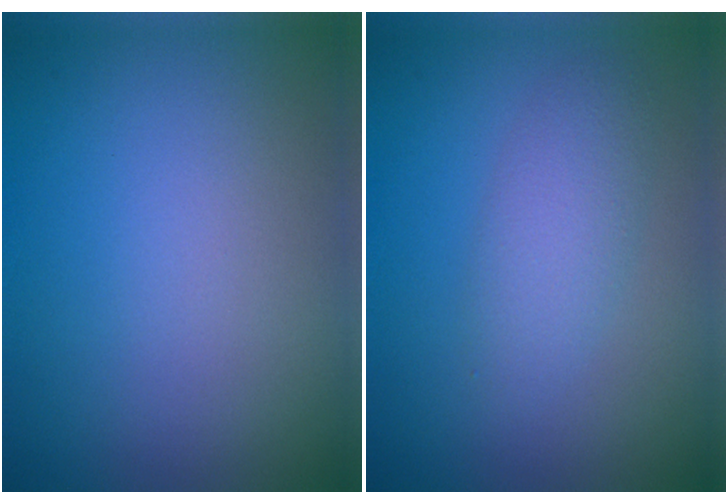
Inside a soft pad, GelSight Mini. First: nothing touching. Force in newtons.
{"total": 2.7, "press": 2.7, "slide": 0.1}